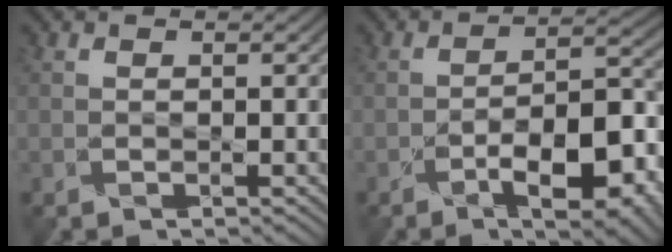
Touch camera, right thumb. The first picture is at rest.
{"total": 10.9, "force": [-5.7, 3.7, 8.5], "torque": [-0.125, 0.003, -0.086]}